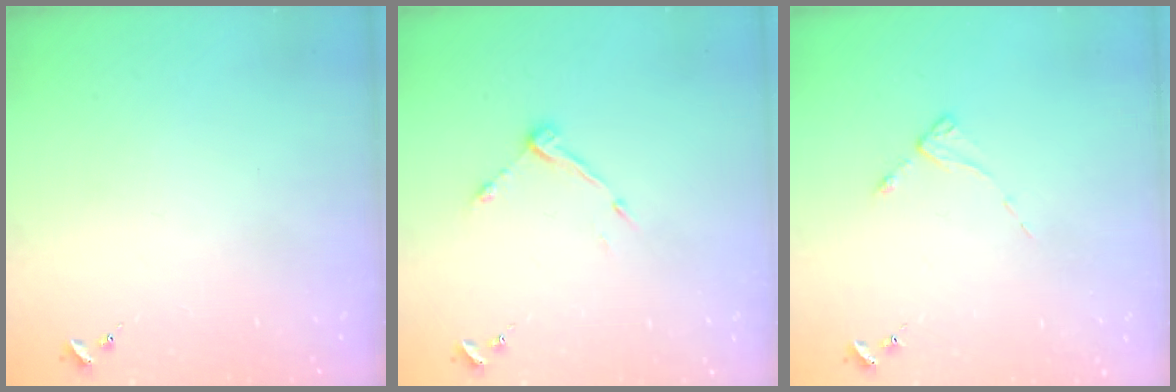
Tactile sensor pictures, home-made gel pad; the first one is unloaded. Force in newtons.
{"total": 6.9, "press": 6.9, "slide": 0.3}
{"total": 2.2, "press": 2.2, "slide": 0.4}